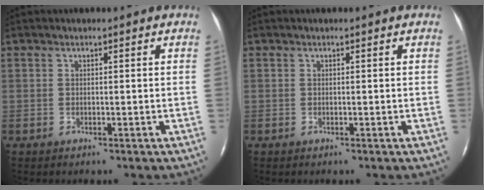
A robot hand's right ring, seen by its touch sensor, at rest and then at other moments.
{"total": 0.0}